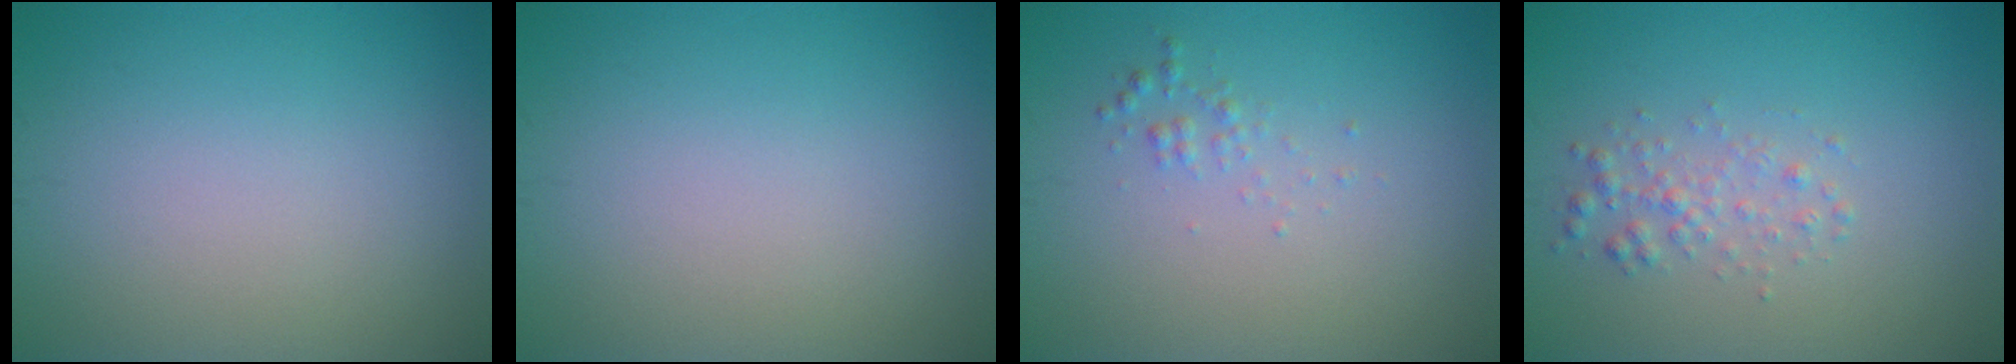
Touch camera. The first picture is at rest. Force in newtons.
{"total": 0.0}
{"total": 0.9, "press": 0.9, "slide": 0.0}
{"total": 1.7, "press": 1.7, "slide": 0.0}